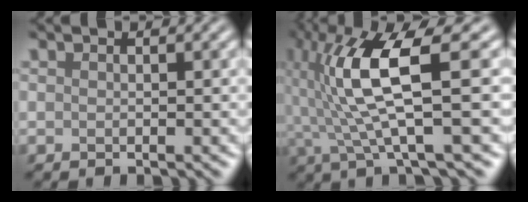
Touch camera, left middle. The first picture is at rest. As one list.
[{"total": 8.4, "force": [1.0, 1.6, 8.2], "torque": [-0.168, 0.004, 0.022]}]